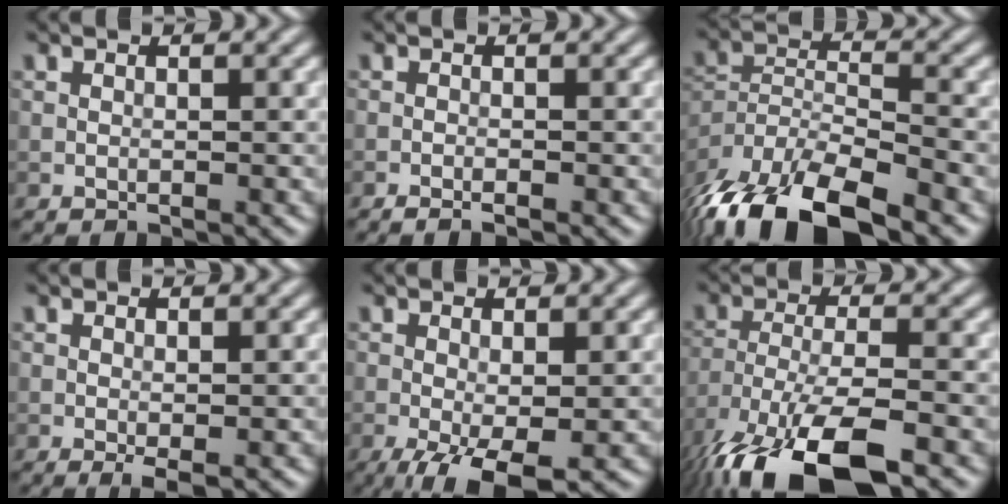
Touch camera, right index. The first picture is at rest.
{"total": 1.0, "force": [-0.7, 0.1, 0.7], "torque": [-0.011, -0.001, -0.013]}
{"total": 12.8, "force": [-9.7, 4.2, 7.2], "torque": [-0.141, -0.008, -0.178]}
{"total": 1.2, "force": [-0.3, 0.2, 1.1], "torque": [-0.020, -0.006, -0.006]}
{"total": 5.4, "force": [-2.3, 1.7, 4.6], "torque": [-0.087, -0.012, -0.041]}
{"total": 12.1, "force": [-8.1, 3.9, 8.0], "torque": [-0.168, -0.018, -0.154]}